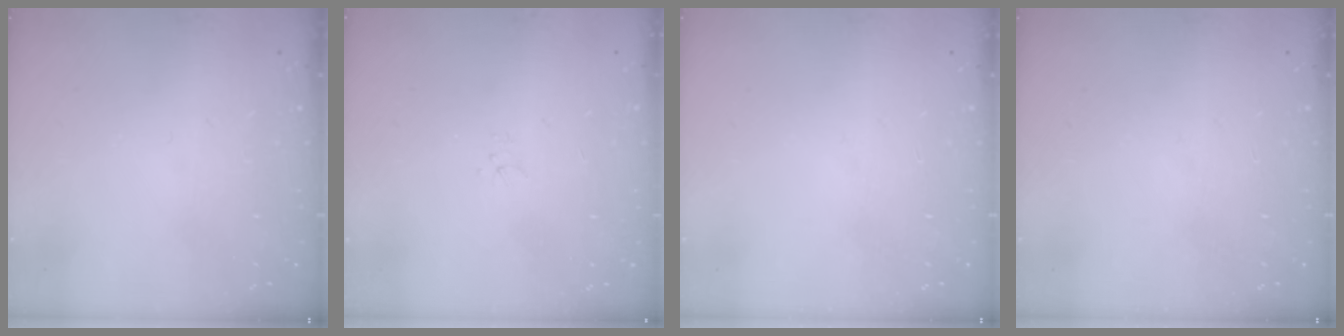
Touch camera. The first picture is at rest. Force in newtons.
{"total": 1.5, "press": 1.5, "slide": 0.2}
{"total": 0.0}
{"total": 0.0}